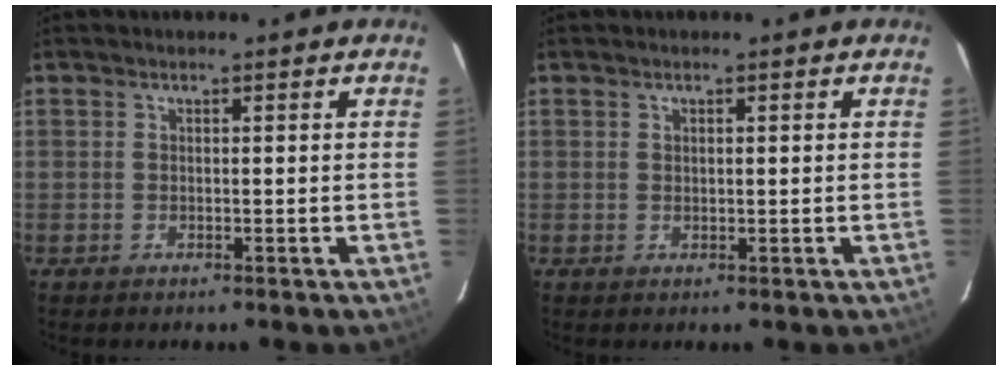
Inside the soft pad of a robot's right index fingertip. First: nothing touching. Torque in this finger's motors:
{"motor_torque": [-0.40, 0.05, -0.03, 0.00]}